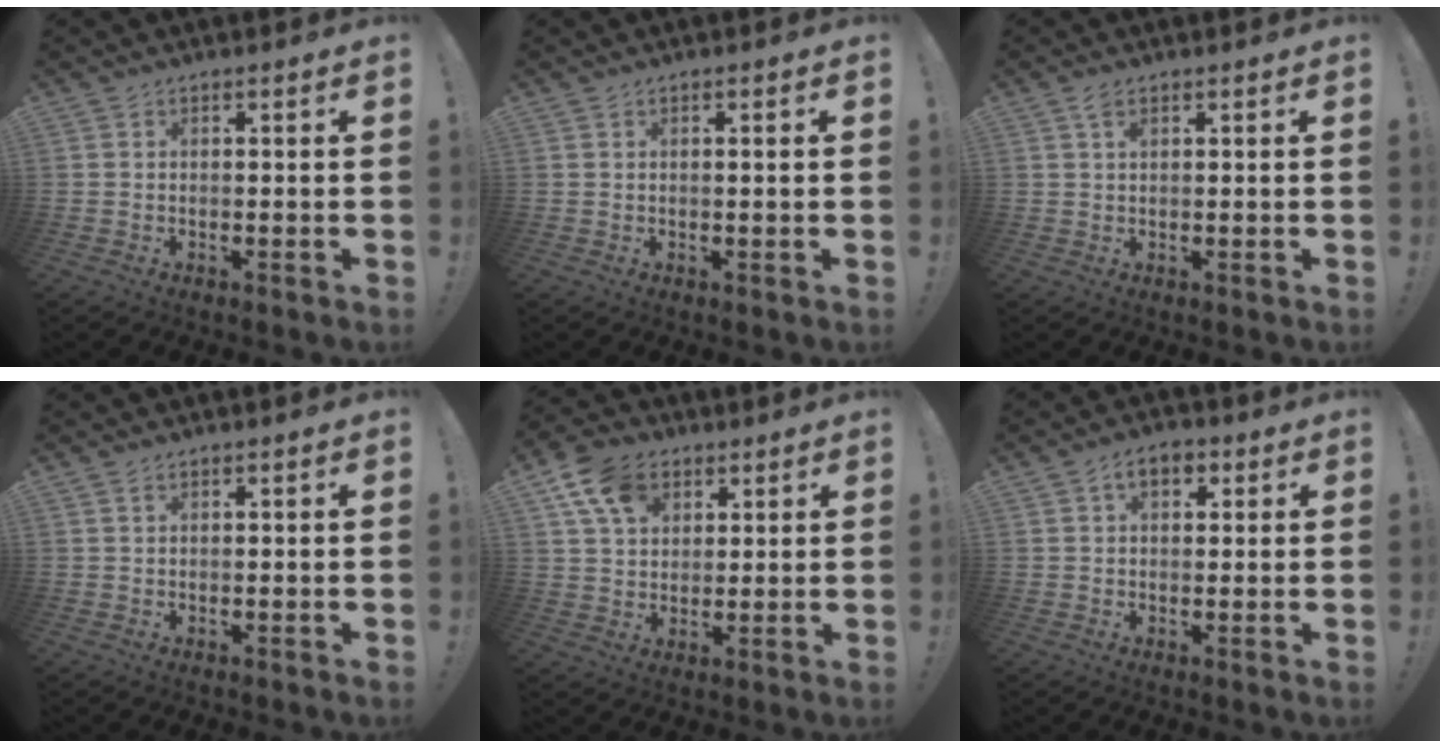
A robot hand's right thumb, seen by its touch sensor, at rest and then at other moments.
{"total": 1.3, "force": [0.1, -0.2, 1.3], "torque": [-0.016, -0.004, 0.000]}
{"total": 2.2, "force": [1.3, 1.0, 1.5], "torque": [-0.019, -0.003, 0.020]}
{"total": 0.8, "force": [0.6, 0.3, 0.3], "torque": [-0.001, -0.002, 0.011]}
{"total": 12.9, "force": [6.1, 9.3, 6.5], "torque": [-0.108, -0.015, 0.120]}
{"total": 5.4, "force": [1.8, 3.4, 3.8], "torque": [-0.051, 0.004, 0.029]}